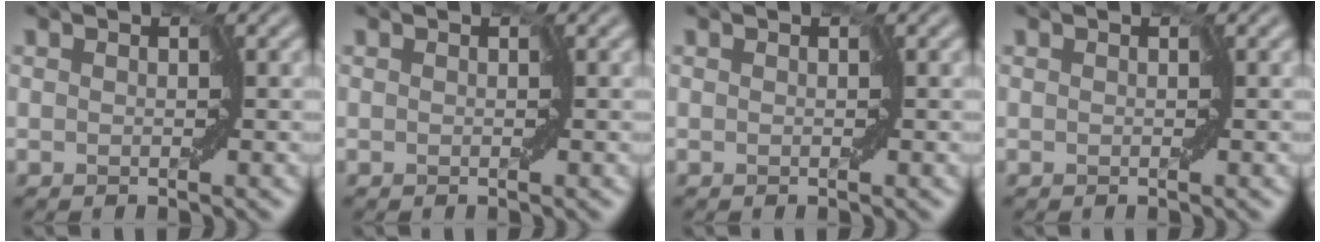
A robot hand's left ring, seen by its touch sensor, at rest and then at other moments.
{"total": 0.0}
{"total": 0.0}
{"total": 0.0}